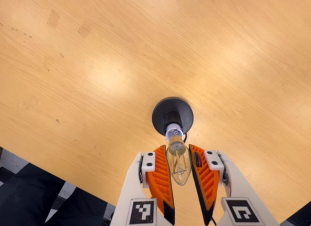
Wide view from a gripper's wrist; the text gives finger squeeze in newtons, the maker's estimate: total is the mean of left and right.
{"total": 11.5, "left": 11.9, "right": 11.1}